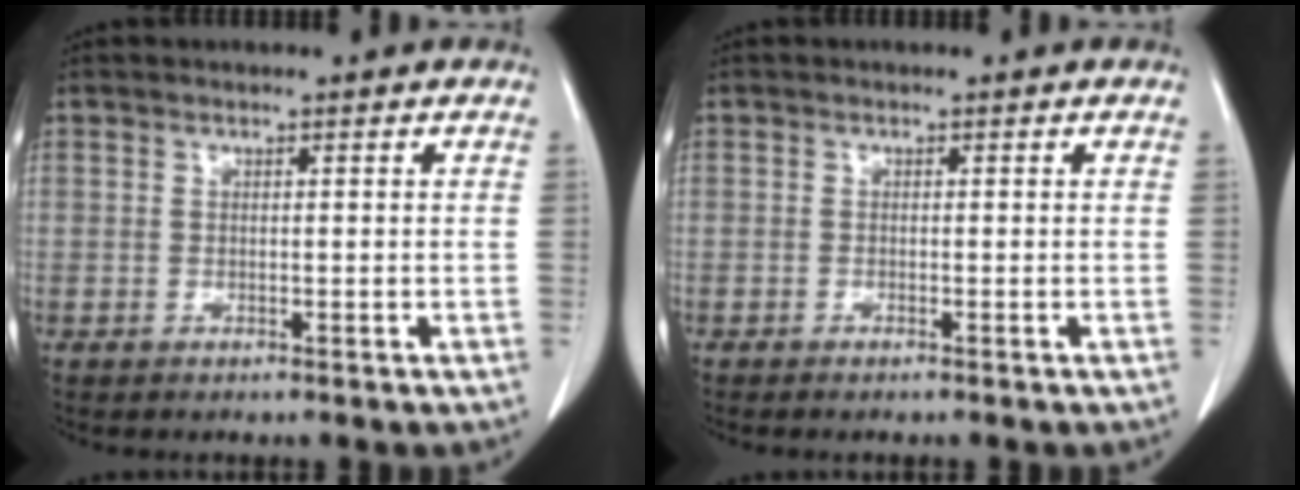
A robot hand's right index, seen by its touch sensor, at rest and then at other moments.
{"total": 0.6, "force": [-0.5, 0.0, 0.3], "torque": [-0.009, -0.001, -0.008]}